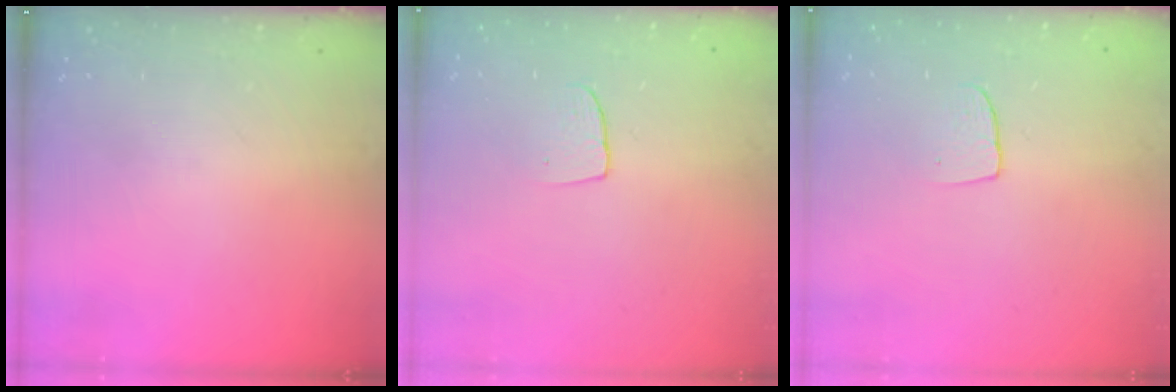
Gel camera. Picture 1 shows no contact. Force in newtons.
{"total": 4.9, "press": 4.9, "slide": 0.4}
{"total": 4.9, "press": 4.9, "slide": 0.4}